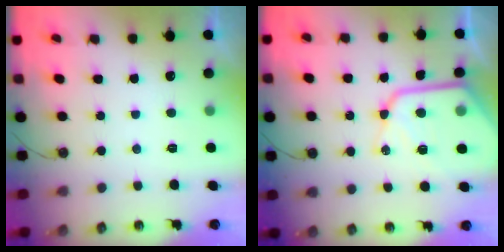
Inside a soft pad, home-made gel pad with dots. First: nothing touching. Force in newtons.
{"total": 16.1, "press": 16.1, "slide": 1.6}